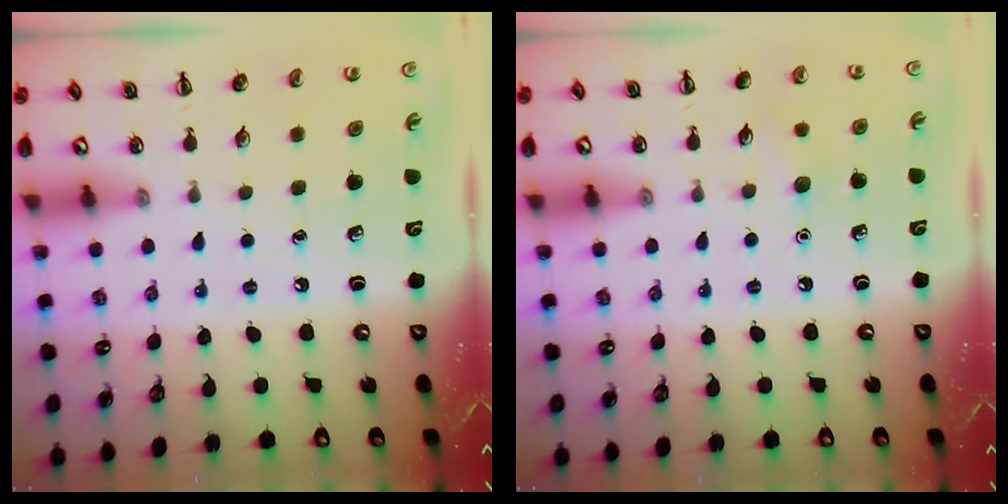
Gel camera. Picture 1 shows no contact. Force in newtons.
{"total": 5.0, "press": 4.9, "slide": 1.3}